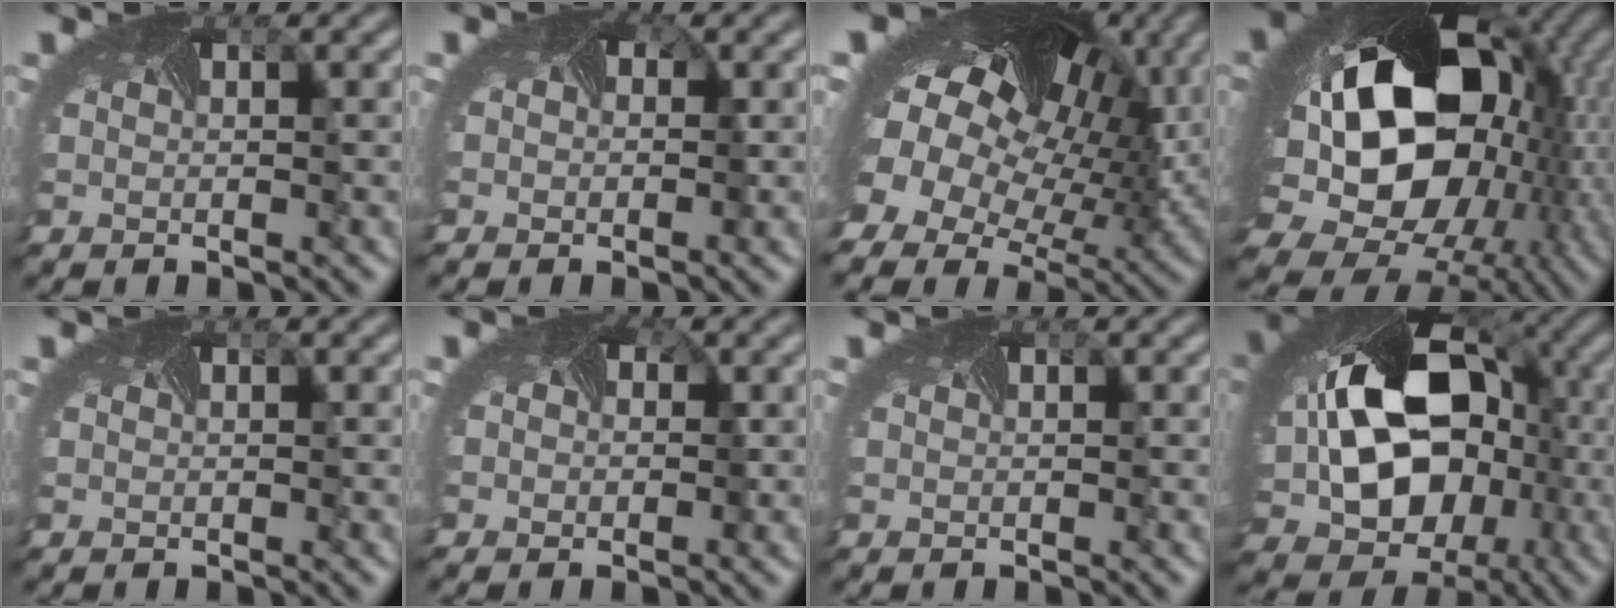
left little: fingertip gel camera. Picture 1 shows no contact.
{"total": 1.2, "force": [0.3, 0.8, 0.8], "torque": [-0.030, -0.003, 0.011]}
{"total": 16.8, "force": [3.2, 11.2, 12.1], "torque": [-0.245, 0.004, 0.069]}
{"total": 19.8, "force": [-0.2, 14.9, 13.0], "torque": [-0.242, -0.054, 0.023]}
{"total": 0.0}
{"total": 1.6, "force": [0.4, 1.2, 1.0], "torque": [-0.034, -0.003, 0.014]}
{"total": 0.0}
{"total": 14.4, "force": [-0.5, 11.4, 8.8], "torque": [-0.141, -0.020, 0.014]}